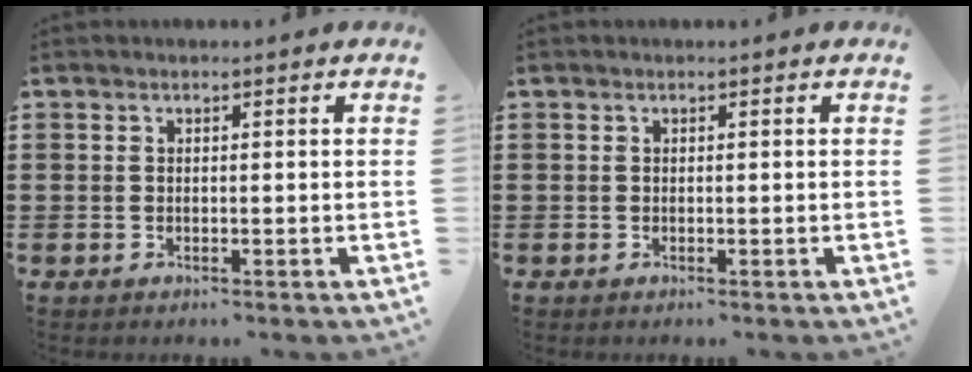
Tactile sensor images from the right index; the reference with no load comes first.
{"total": 0.0}